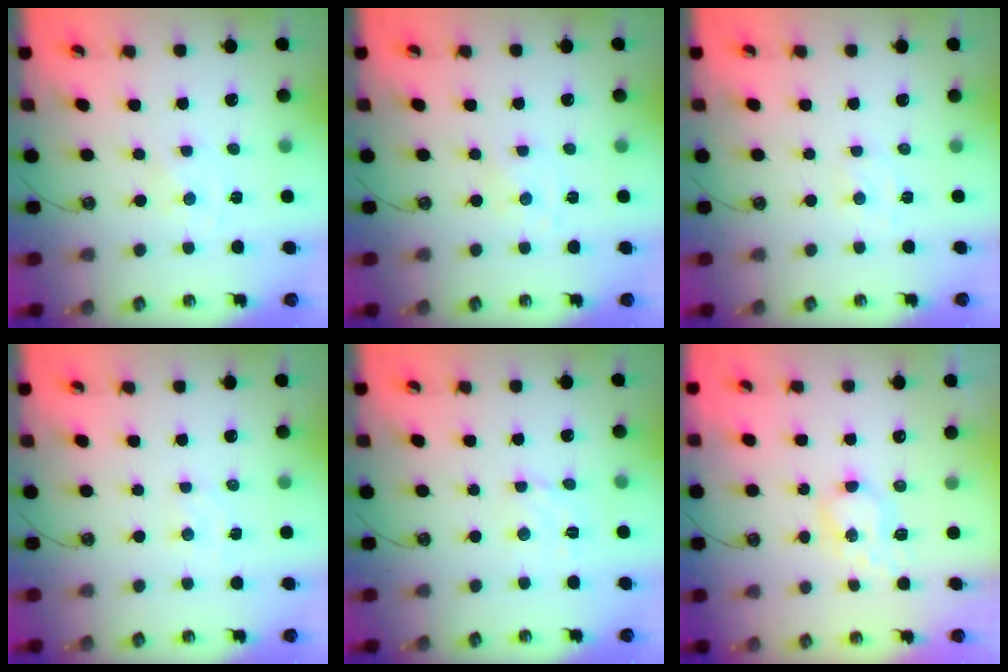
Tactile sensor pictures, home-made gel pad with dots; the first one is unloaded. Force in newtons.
{"total": 0.6, "press": 0.6, "slide": 0.2}
{"total": 5.6, "press": 5.5, "slide": 0.4}
{"total": 4.2, "press": 4.1, "slide": 0.5}
{"total": 3.4, "press": 3.3, "slide": 0.2}
{"total": 6.5, "press": 6.4, "slide": 0.5}